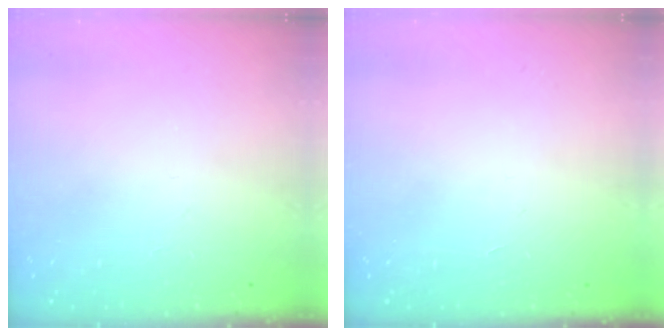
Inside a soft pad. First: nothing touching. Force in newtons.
{"total": 1.7, "press": 1.7, "slide": 0.1}